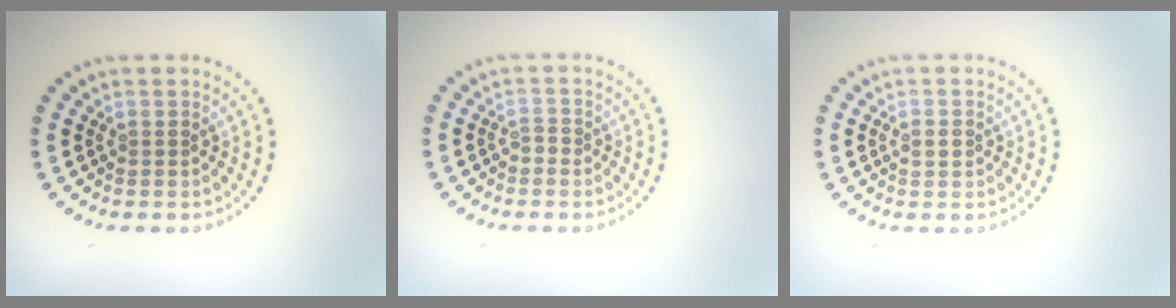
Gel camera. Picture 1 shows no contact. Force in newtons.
{"total": 0.9, "press": 0.8, "slide": 0.3}
{"total": 1.4, "press": 1.4, "slide": 0.1}